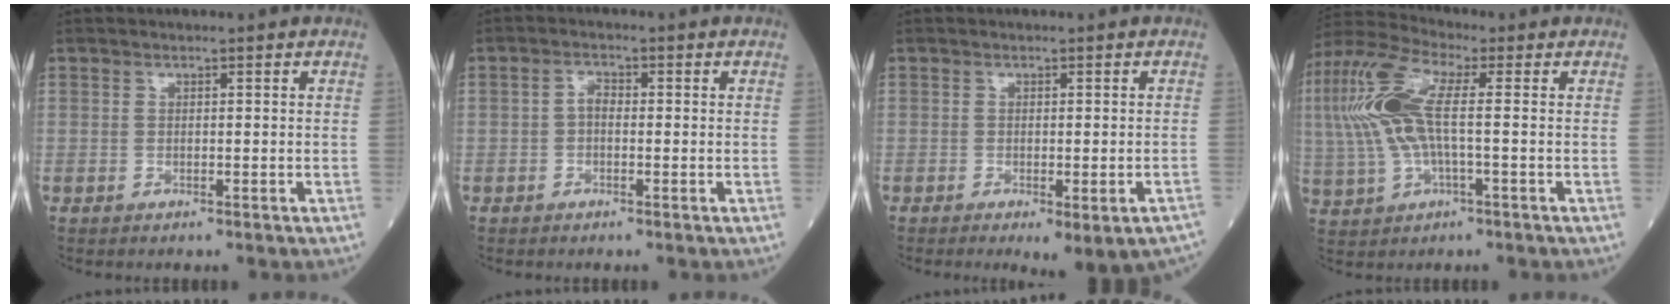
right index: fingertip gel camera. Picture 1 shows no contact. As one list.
[{"total": 1.7, "force": [-0.3, 0.9, 1.4], "torque": [-0.019, 0.005, -0.009]}, {"total": 6.7, "force": [-4.5, 1.5, 4.8], "torque": [-0.044, -0.008, -0.061]}, {"total": 11.8, "force": [0.9, 3.2, 11.3], "torque": [-0.272, 0.022, 0.012]}]